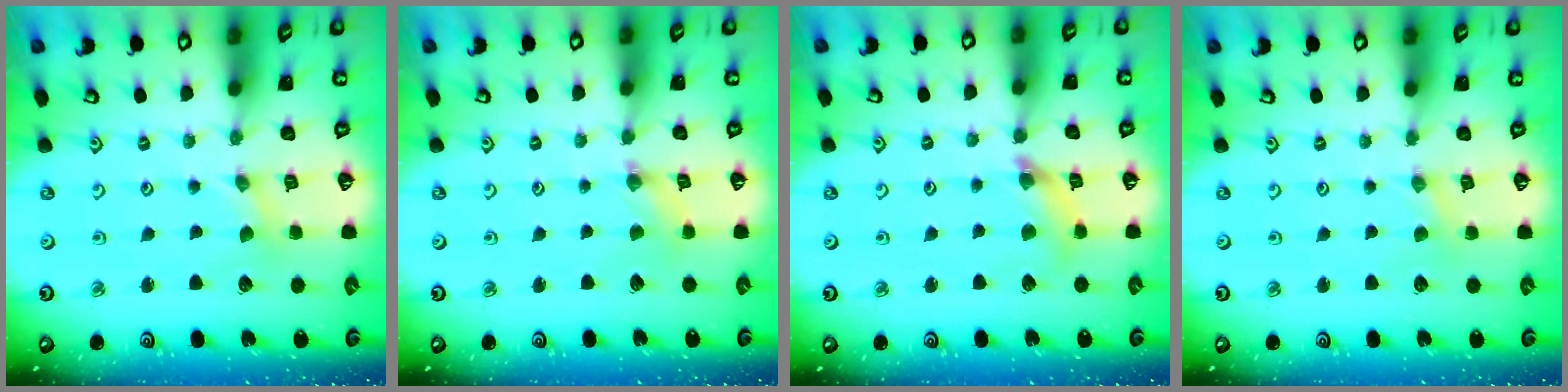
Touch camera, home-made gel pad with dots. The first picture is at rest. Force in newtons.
{"total": 1.1, "press": 1.1, "slide": 0.1}
{"total": 6.9, "press": 6.9, "slide": 0.7}
{"total": 0.8, "press": 0.8, "slide": 0.1}